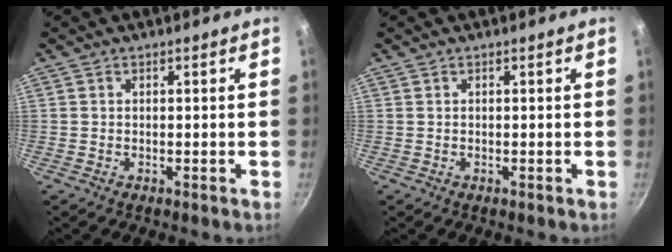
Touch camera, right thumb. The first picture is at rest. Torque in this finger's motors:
{"motor_torque": [-0.27, -0.27, 0.00, 0.00, 0.00]}